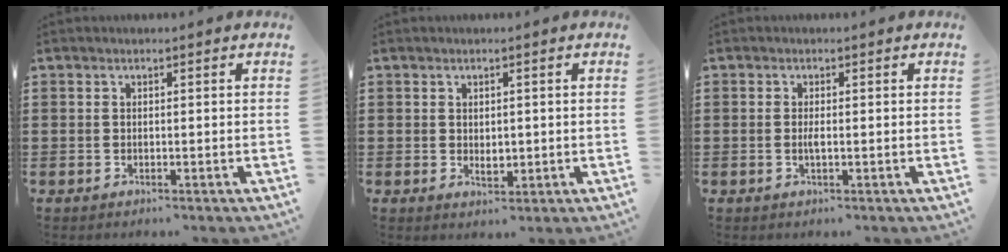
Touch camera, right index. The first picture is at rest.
{"total": 1.8, "force": [0.1, 1.2, 1.4], "torque": [-0.019, 0.000, 0.000]}
{"total": 1.3, "force": [-0.4, 0.1, 1.3], "torque": [-0.025, -0.005, -0.007]}